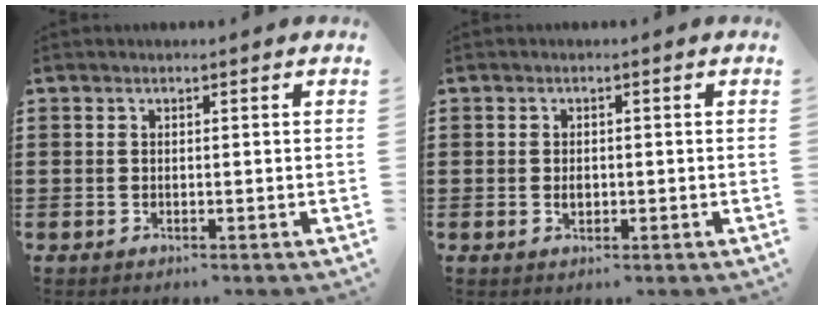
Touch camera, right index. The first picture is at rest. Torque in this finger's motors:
{"motor_torque": [1.41, 0.73, 0.12, 0.04]}